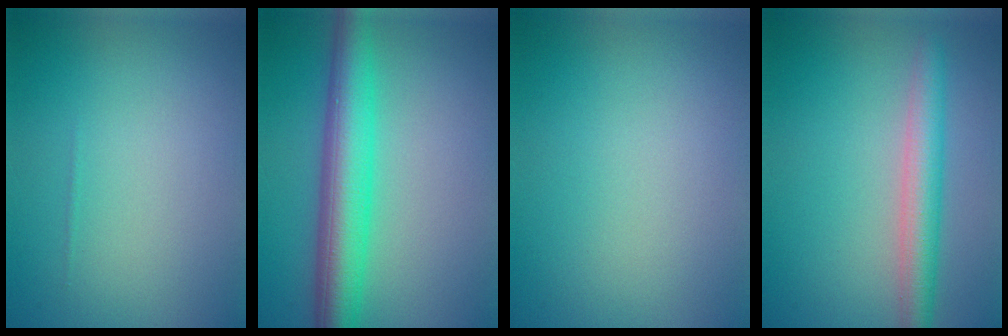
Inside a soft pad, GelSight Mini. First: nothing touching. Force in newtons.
{"total": 6.7, "press": 6.7, "slide": 0.1}
{"total": 0.0}
{"total": 3.8, "press": 3.8, "slide": 0.1}